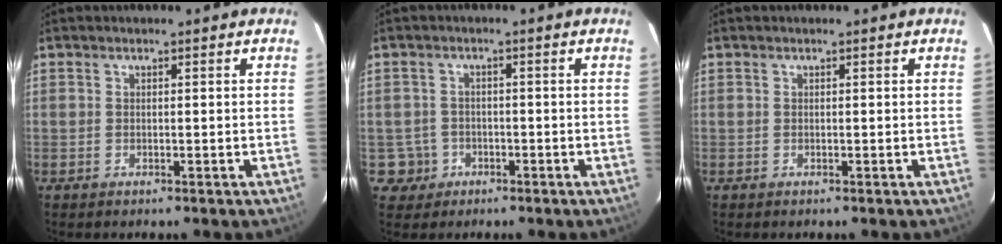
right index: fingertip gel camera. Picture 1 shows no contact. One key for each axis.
{"total": 4.4, "fx": -1.5, "fy": 4.1, "fz": 0.0, "tx": -0.008, "ty": 0.020, "tz": -0.022}
{"total": 0.0}